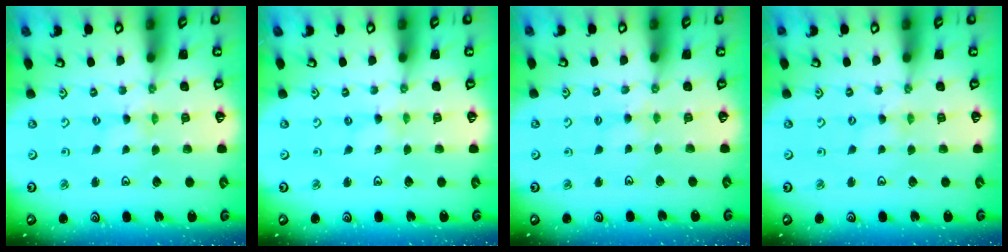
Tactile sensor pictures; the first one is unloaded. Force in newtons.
{"total": 0.0}
{"total": 2.9, "press": 2.8, "slide": 0.5}
{"total": 0.7, "press": 0.7, "slide": 0.1}